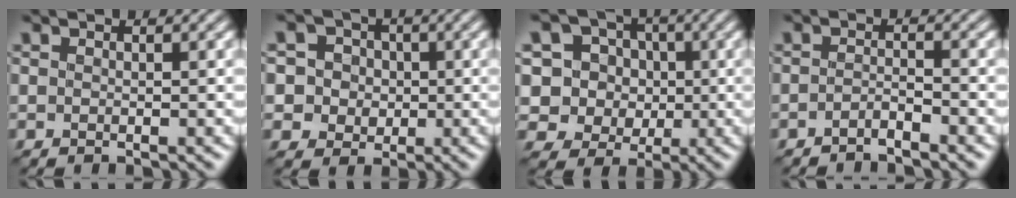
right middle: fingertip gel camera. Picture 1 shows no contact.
{"total": 6.1, "force": [1.3, 5.7, 1.9], "torque": [-0.029, 0.035, -0.001]}
{"total": 8.9, "force": [2.0, 8.0, 3.2], "torque": [-0.079, 0.030, 0.018]}
{"total": 1.4, "force": [-1.2, 0.2, 0.8], "torque": [-0.015, 0.003, -0.024]}